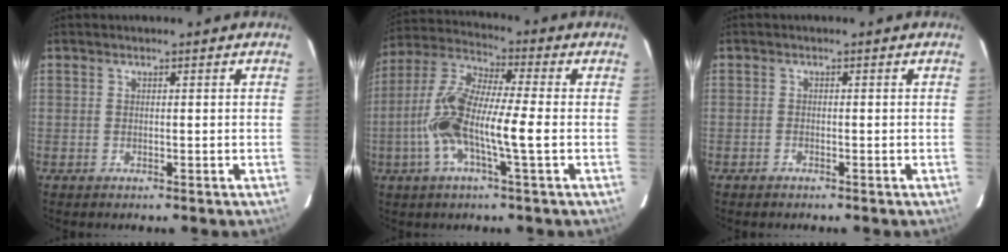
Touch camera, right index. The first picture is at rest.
{"total": 12.7, "force": [-2.4, 1.6, 12.4], "torque": [-0.262, 0.011, -0.055]}
{"total": 0.6, "force": [-0.5, 0.2, 0.1], "torque": [-0.007, 0.000, -0.008]}